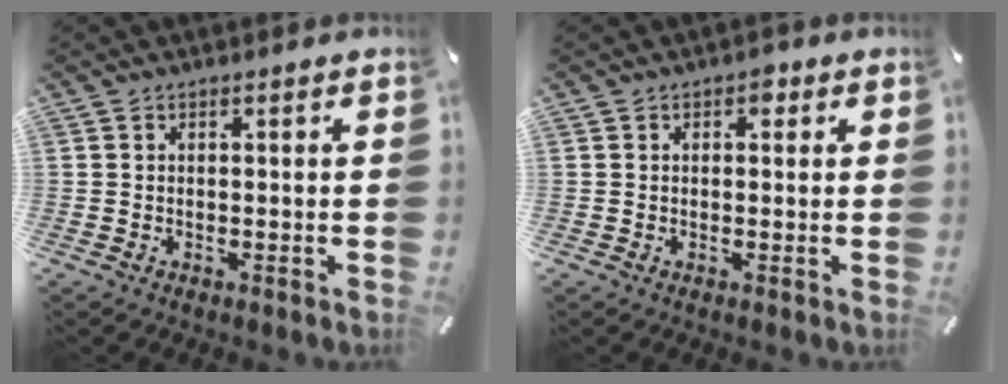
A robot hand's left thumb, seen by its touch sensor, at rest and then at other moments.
{"total": 2.0, "force": [0.6, 1.5, 1.2], "torque": [-0.011, 0.001, 0.005]}